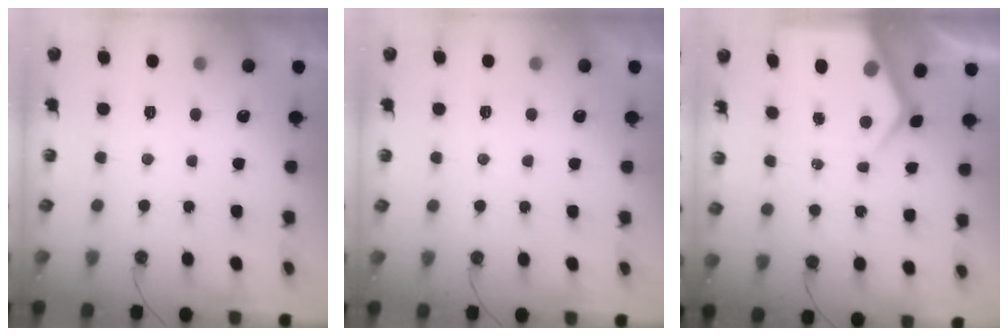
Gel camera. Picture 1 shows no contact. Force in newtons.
{"total": 3.5, "press": 3.5, "slide": 0.4}
{"total": 7.2, "press": 7.2, "slide": 0.6}